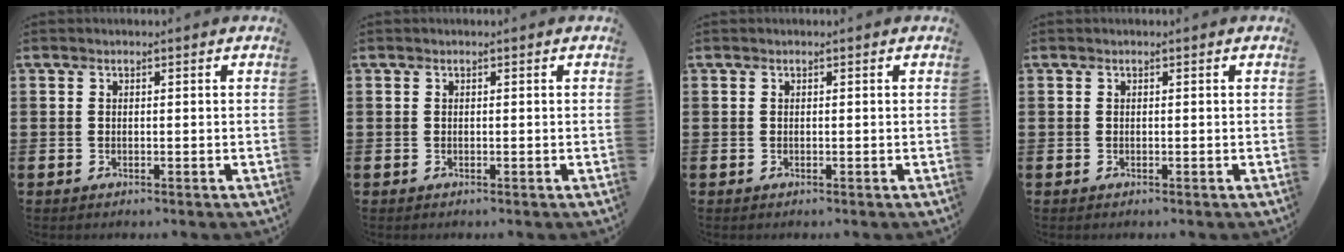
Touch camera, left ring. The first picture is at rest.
{"total": 0.0}
{"total": 0.0}
{"total": 0.0}